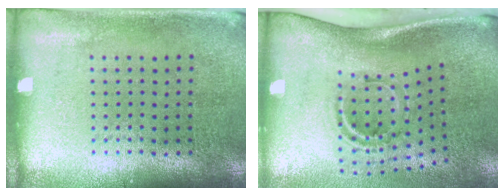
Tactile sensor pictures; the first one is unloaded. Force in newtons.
{"total": 2.2, "press": 1.2, "slide": 1.8}